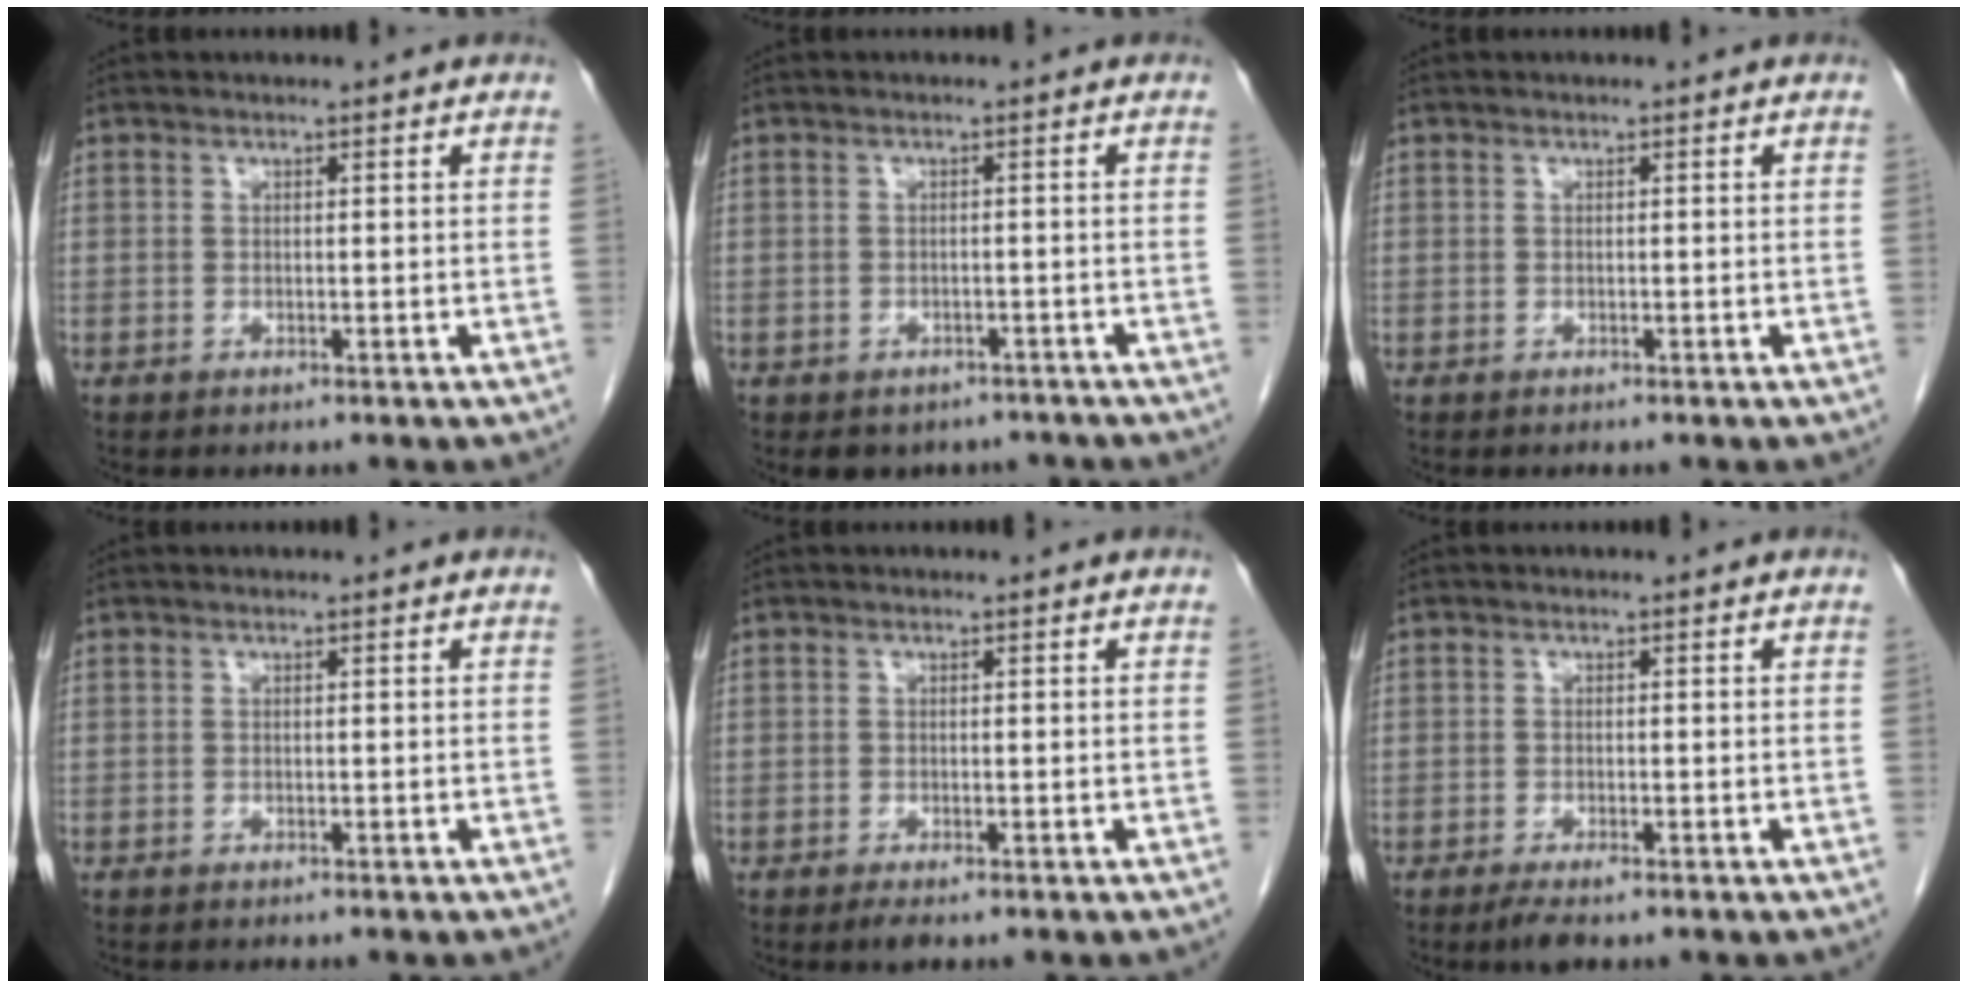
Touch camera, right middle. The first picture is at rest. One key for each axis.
{"total": 5.4, "fx": -4.5, "fy": 3.0, "fz": 0.7, "tx": 0.006, "ty": 0.011, "tz": -0.051}
{"total": 0.0}
{"total": 0.6, "fx": -0.5, "fy": 0.2, "fz": 0.2, "tx": -0.005, "ty": 0.000, "tz": -0.007}
{"total": 1.3, "fx": -0.9, "fy": 0.3, "fz": 0.9, "tx": -0.018, "ty": -0.004, "tz": -0.013}
{"total": 2.3, "fx": -1.6, "fy": 0.5, "fz": 1.6, "tx": -0.031, "ty": -0.005, "tz": -0.026}